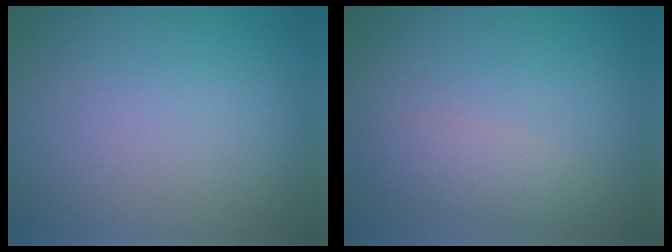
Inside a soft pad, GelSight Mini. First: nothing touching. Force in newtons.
{"total": 1.9, "press": 1.9, "slide": 0.0}